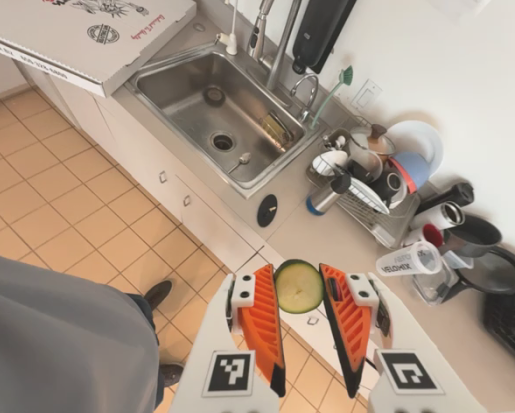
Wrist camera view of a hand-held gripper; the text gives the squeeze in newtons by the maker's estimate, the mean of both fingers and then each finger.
{"total": 7.6, "left": 7.0, "right": 8.1}